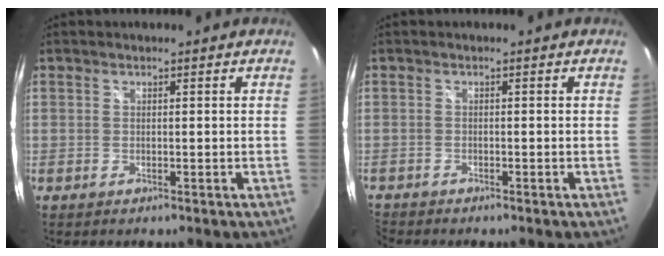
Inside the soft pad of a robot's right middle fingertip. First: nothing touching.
{"total": 2.2, "force": [-2.1, 0.5, 0.0], "torque": [-0.011, -0.011, -0.046]}